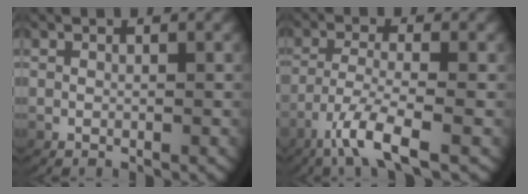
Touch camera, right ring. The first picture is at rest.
{"total": 5.5, "force": [-2.6, 1.6, 4.5], "torque": [-0.102, -0.029, -0.032]}